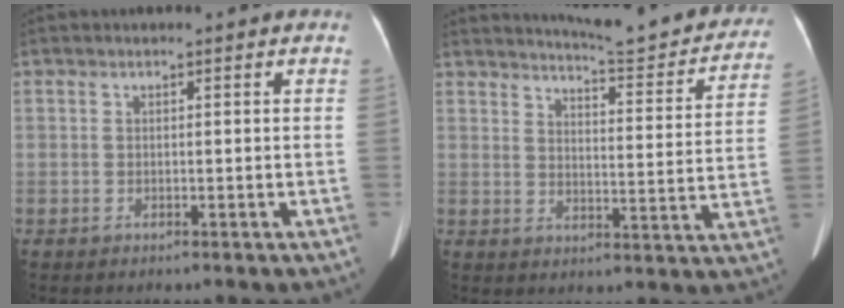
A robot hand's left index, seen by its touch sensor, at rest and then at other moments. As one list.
[{"total": 17.4, "force": [16.3, 1.9, 5.9], "torque": [-0.075, -0.053, 0.192]}]